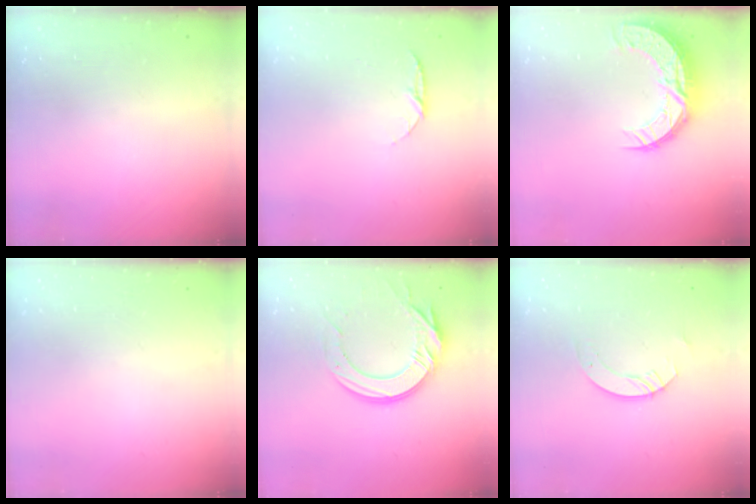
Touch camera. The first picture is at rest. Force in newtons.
{"total": 4.9, "press": 4.8, "slide": 0.6}
{"total": 11.9, "press": 11.9, "slide": 0.9}
{"total": 0.0}
{"total": 15.8, "press": 15.7, "slide": 1.7}
{"total": 3.5, "press": 3.5, "slide": 0.3}